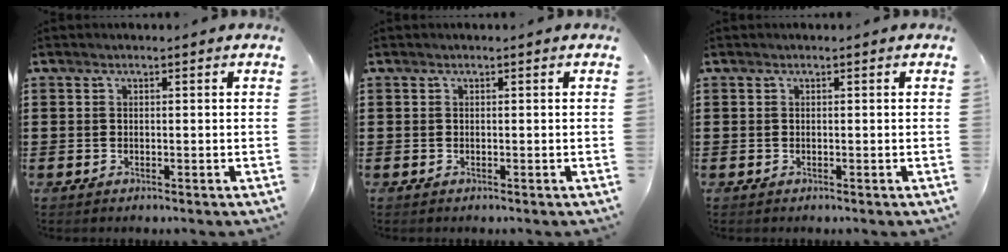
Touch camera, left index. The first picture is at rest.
{"total": 0.0}
{"total": 0.0}